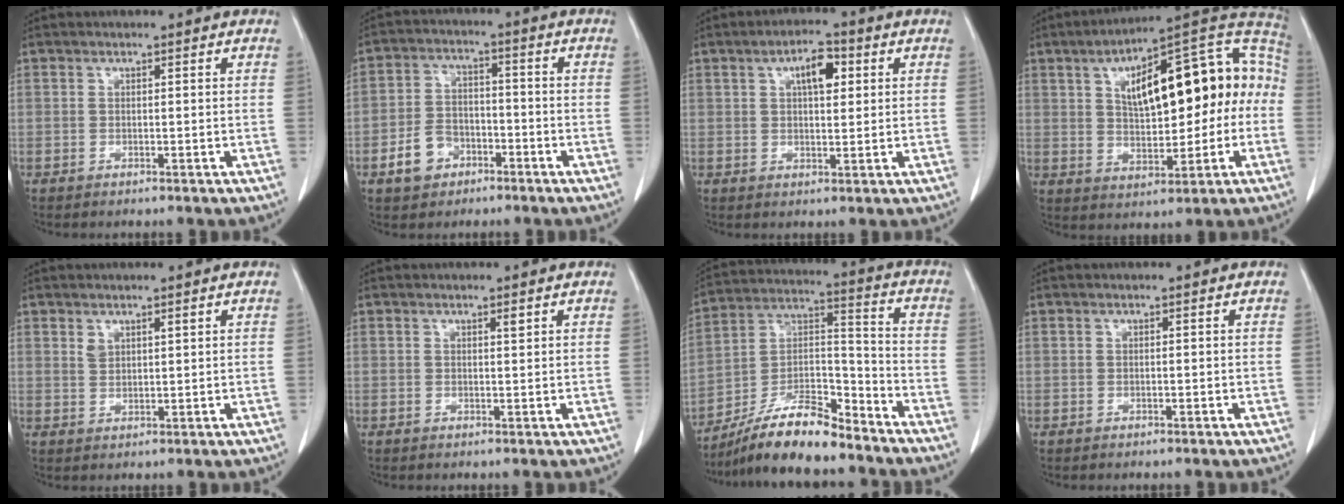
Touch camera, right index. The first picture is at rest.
{"total": 7.4, "force": [-3.7, 5.4, 3.5], "torque": [-0.082, 0.020, -0.057]}
{"total": 6.2, "force": [2.2, 2.6, 5.2], "torque": [-0.092, 0.011, 0.039]}
{"total": 23.2, "force": [3.0, 9.1, 21.2], "torque": [-0.340, 0.048, 0.050]}
{"total": 2.5, "force": [1.4, 1.3, 1.7], "torque": [-0.036, 0.004, 0.033]}
{"total": 1.2, "force": [0.6, 0.4, 0.9], "torque": [-0.019, 0.002, 0.012]}
{"total": 15.1, "force": [-12.6, 3.1, 7.7], "torque": [-0.142, 0.016, -0.225]}
{"total": 0.0}